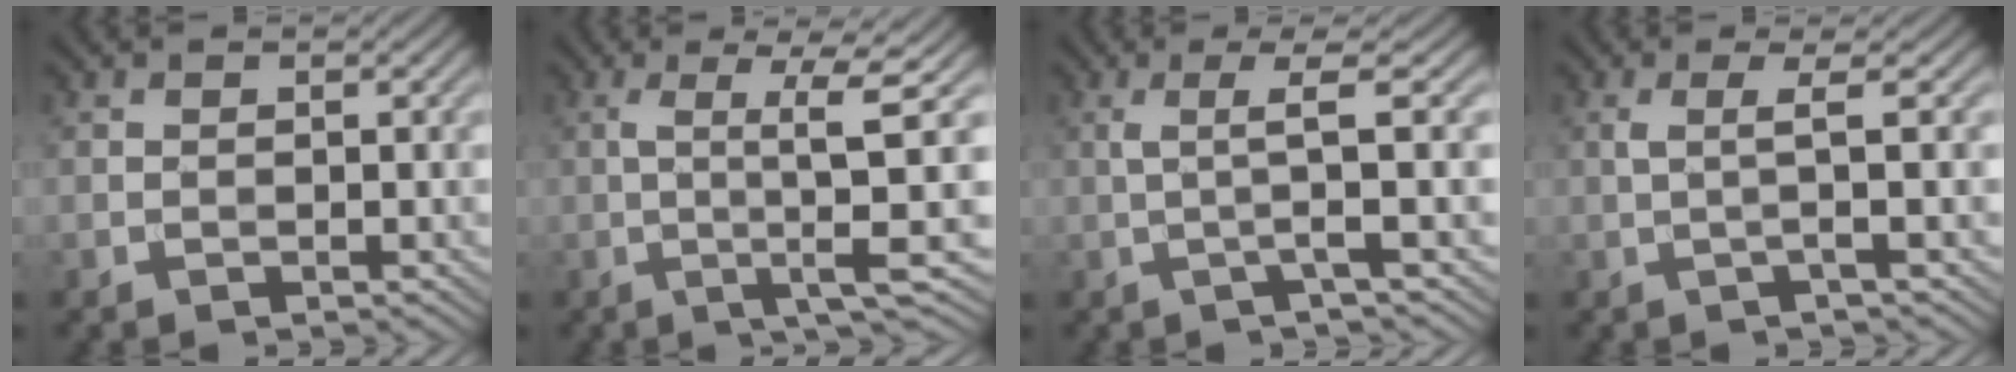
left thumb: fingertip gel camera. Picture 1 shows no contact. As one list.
[{"total": 7.2, "force": [-0.5, 0.3, 7.1], "torque": [-0.130, 0.008, -0.008]}, {"total": 4.0, "force": [0.2, 0.0, 4.0], "torque": [-0.076, 0.008, -0.007]}, {"total": 2.8, "force": [0.2, 0.0, 2.8], "torque": [-0.055, 0.005, -0.007]}]